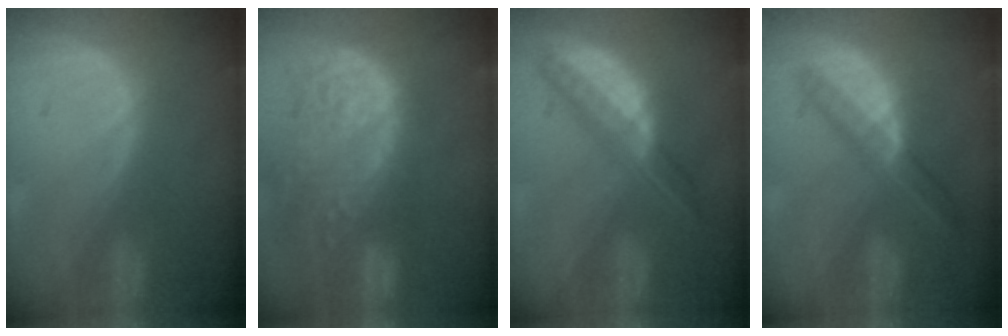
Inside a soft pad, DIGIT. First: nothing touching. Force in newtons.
{"total": 14.7, "press": 12.1, "slide": 8.4}
{"total": 6.6, "press": 5.8, "slide": 3.2}
{"total": 6.8, "press": 5.8, "slide": 3.5}